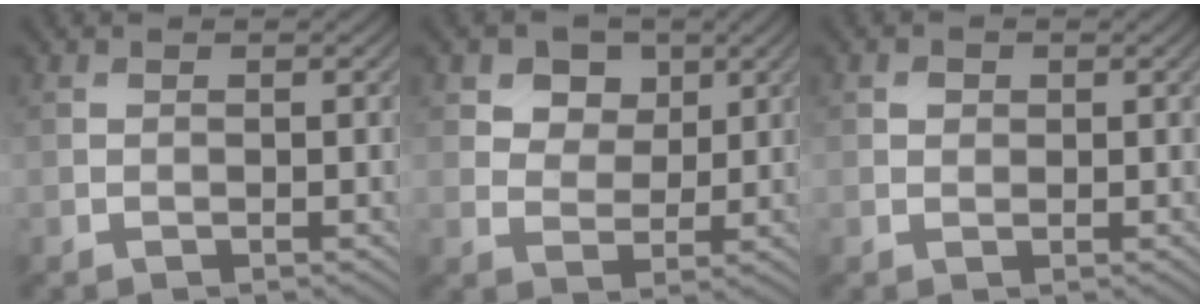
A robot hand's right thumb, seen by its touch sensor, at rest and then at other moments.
{"total": 6.4, "force": [3.5, 4.4, 2.9], "torque": [-0.071, -0.013, 0.069]}
{"total": 1.0, "force": [0.4, 0.8, 0.4], "torque": [-0.006, -0.002, 0.005]}